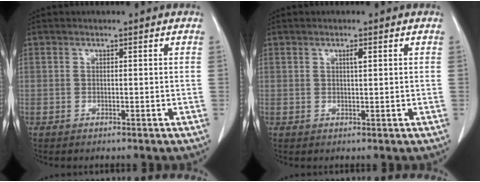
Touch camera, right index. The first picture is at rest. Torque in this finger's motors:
{"motor_torque": [0.08, -0.06, 0.01, 0.01]}